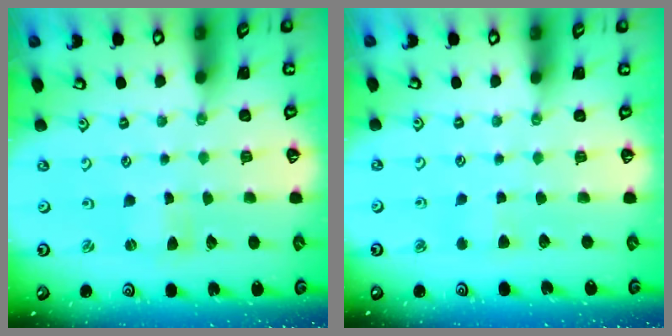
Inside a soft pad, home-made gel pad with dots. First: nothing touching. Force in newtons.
{"total": 3.7, "press": 3.7, "slide": 0.4}